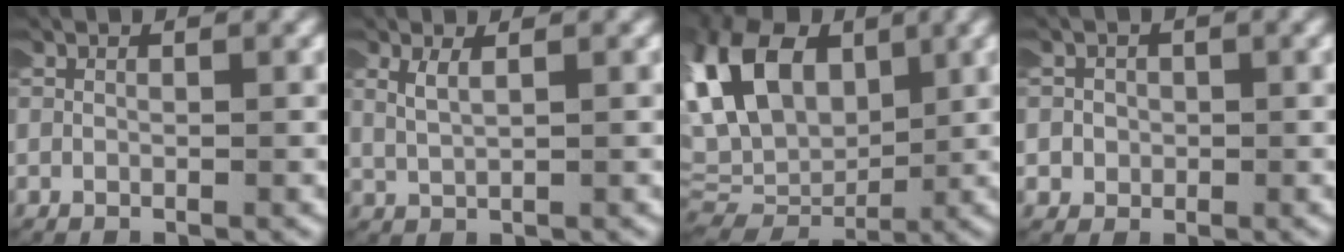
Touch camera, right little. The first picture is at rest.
{"total": 1.6, "force": [0.9, 0.6, 1.2], "torque": [-0.027, 0.004, 0.020]}
{"total": 10.6, "force": [0.9, 7.9, 7.1], "torque": [-0.159, -0.026, 0.027]}
{"total": 2.9, "force": [-0.6, 2.9, 0.4], "torque": [-0.027, 0.000, -0.017]}